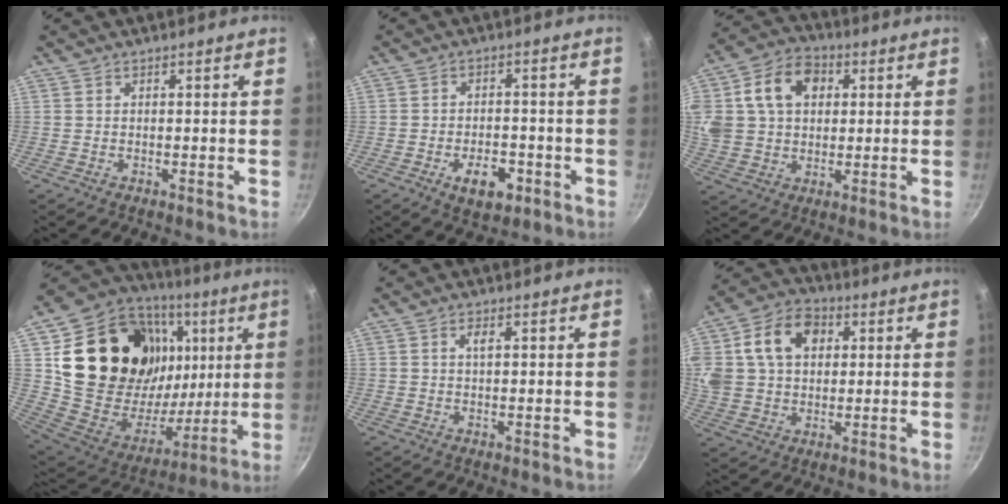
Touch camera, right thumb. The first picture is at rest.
{"total": 7.4, "force": [-3.2, 4.3, 5.2], "torque": [-0.062, 0.014, -0.043]}
{"total": 20.0, "force": [5.3, 15.2, 12.0], "torque": [-0.246, 0.034, 0.089]}
{"total": 32.0, "force": [9.3, 24.0, 19.1], "torque": [-0.298, -0.013, 0.175]}
{"total": 1.6, "force": [0.4, 0.5, 1.5], "torque": [-0.029, 0.002, 0.008]}
{"total": 21.2, "force": [5.7, 15.9, 12.9], "torque": [-0.272, 0.036, 0.095]}